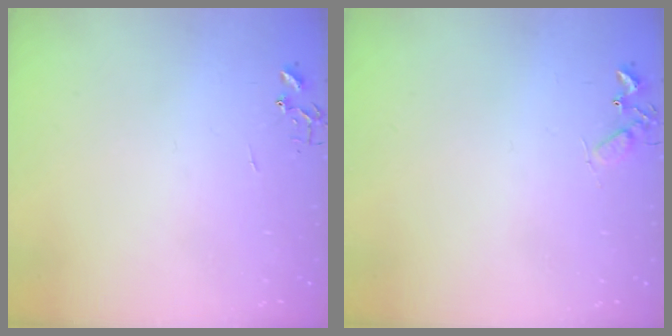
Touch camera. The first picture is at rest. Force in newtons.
{"total": 4.6, "press": 4.6, "slide": 0.6}